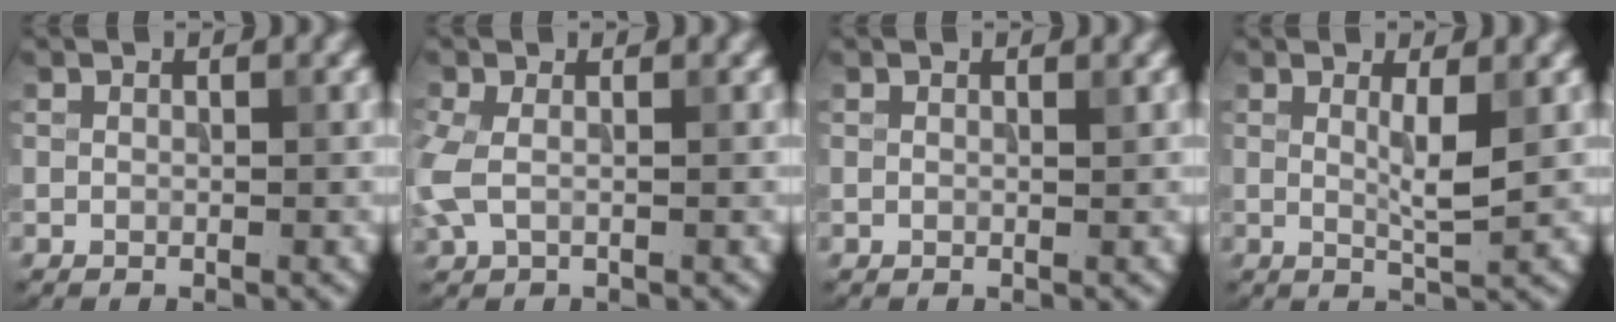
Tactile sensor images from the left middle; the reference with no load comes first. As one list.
[{"total": 2.8, "force": [-0.2, 1.7, 2.2], "torque": [-0.069, -0.002, -0.010]}, {"total": 0.0}, {"total": 2.4, "force": [0.6, 0.3, 2.3], "torque": [-0.041, -0.008, 0.010]}]